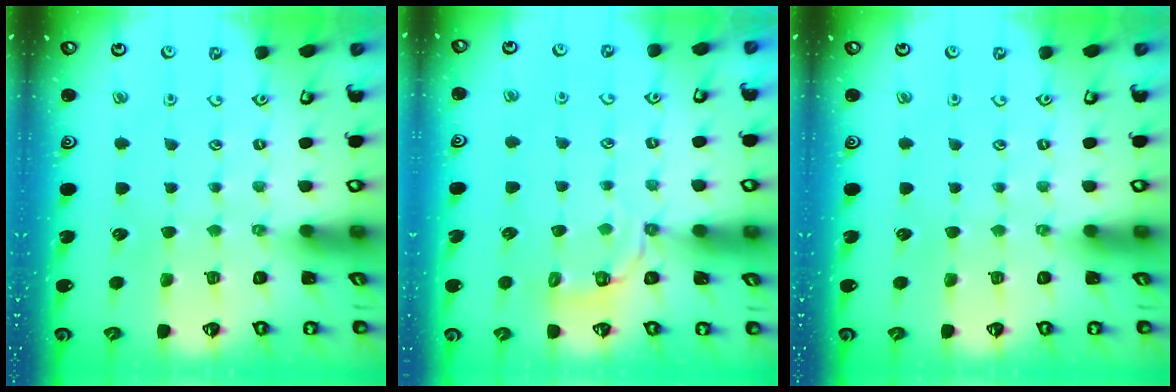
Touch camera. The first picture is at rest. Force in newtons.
{"total": 3.3, "press": 2.8, "slide": 1.8}
{"total": 0.0}